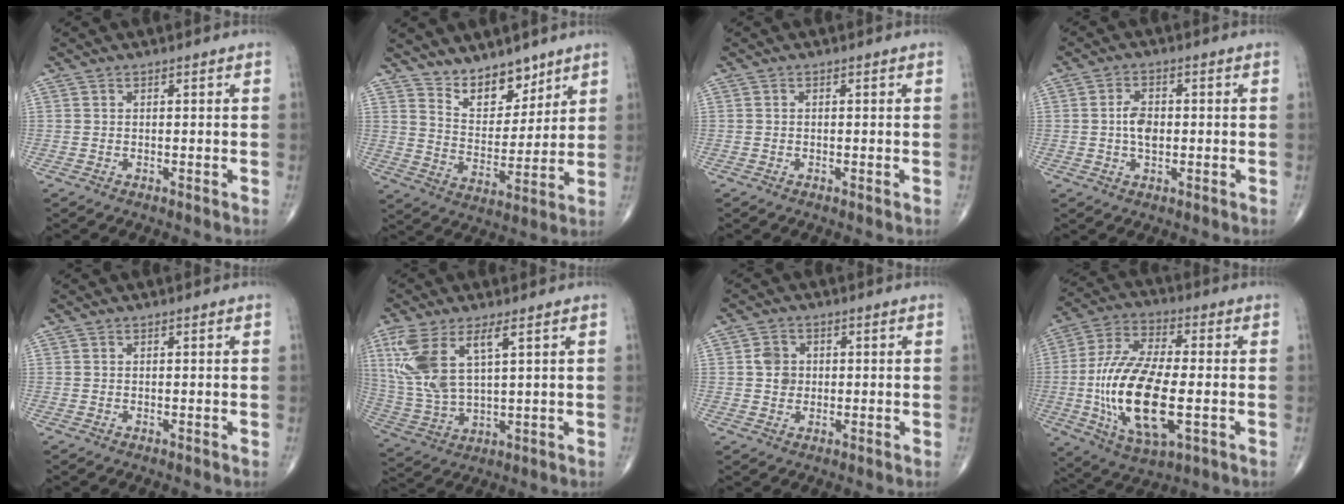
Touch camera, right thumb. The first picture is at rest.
{"total": 9.6, "force": [7.5, 4.7, 3.9], "torque": [-0.031, -0.061, 0.140]}
{"total": 0.0}
{"total": 4.5, "force": [0.0, 2.7, 3.6], "torque": [-0.061, 0.005, -0.003]}
{"total": 0.0}
{"total": 12.5, "force": [4.9, 4.9, 10.3], "torque": [-0.239, -0.016, 0.112]}
{"total": 3.7, "force": [0.4, 3.3, 1.8], "torque": [-0.013, 0.002, 0.006]}
{"total": 20.2, "force": [-3.2, 8.4, 18.0], "torque": [-0.366, 0.004, -0.050]}